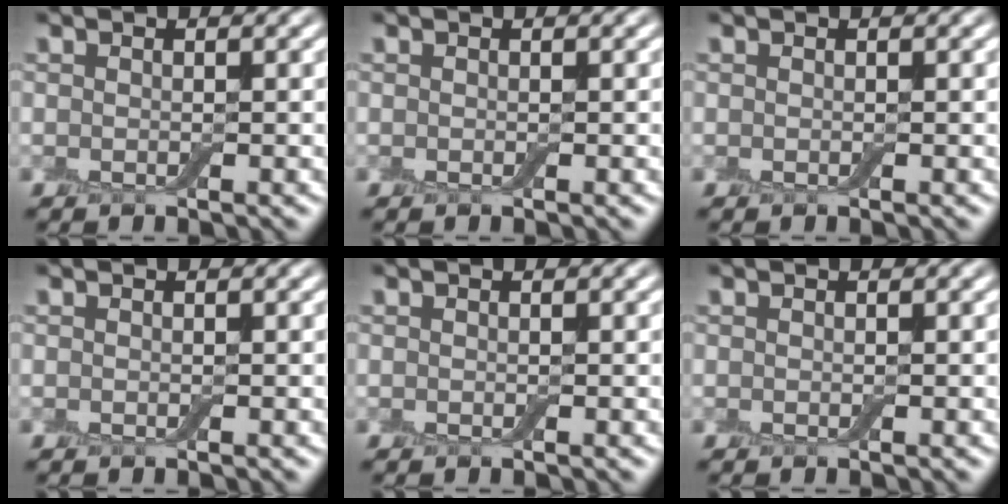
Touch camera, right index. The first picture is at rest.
{"total": 0.0}
{"total": 0.0}
{"total": 0.0}
{"total": 0.0}
{"total": 0.0}